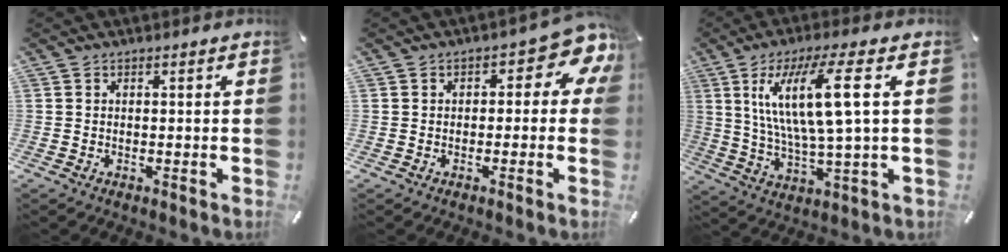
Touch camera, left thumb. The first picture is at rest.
{"total": 6.6, "force": [2.3, 3.9, 4.8], "torque": [-0.056, -0.016, 0.034]}
{"total": 16.3, "force": [5.2, 3.2, 15.1], "torque": [-0.309, -0.006, 0.074]}